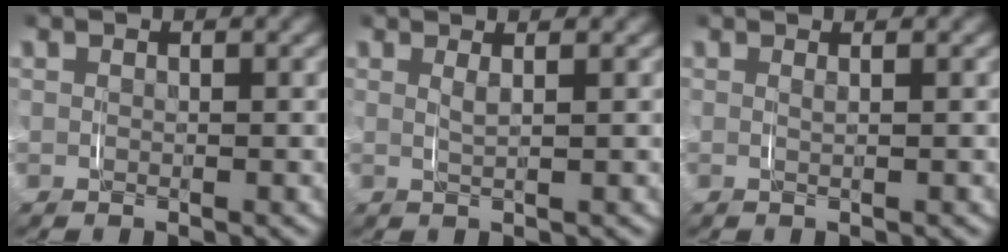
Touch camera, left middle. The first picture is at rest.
{"total": 1.0, "force": [0.4, -0.7, 0.7], "torque": [-0.017, -0.006, 0.007]}
{"total": 0.8, "force": [0.2, -0.8, 0.0], "torque": [0.000, -0.002, 0.002]}